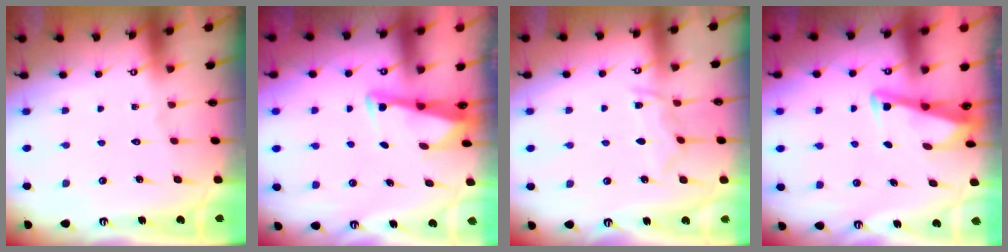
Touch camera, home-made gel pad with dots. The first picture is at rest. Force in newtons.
{"total": 3.0, "press": 3.0, "slide": 0.5}
{"total": 6.8, "press": 6.8, "slide": 0.9}
{"total": 3.5, "press": 3.5, "slide": 0.3}